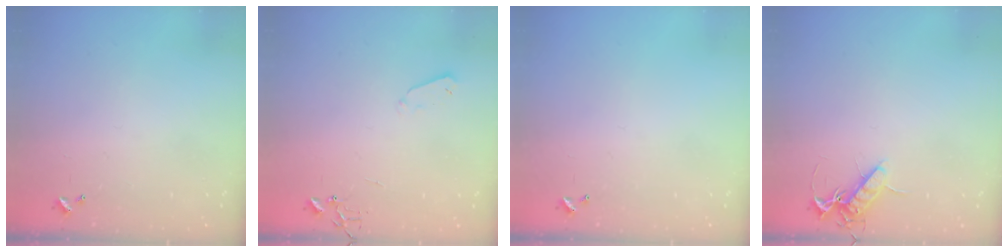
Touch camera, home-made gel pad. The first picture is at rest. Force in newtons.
{"total": 3.3, "press": 3.2, "slide": 0.7}
{"total": 0.0}
{"total": 9.3, "press": 9.2, "slide": 1.3}